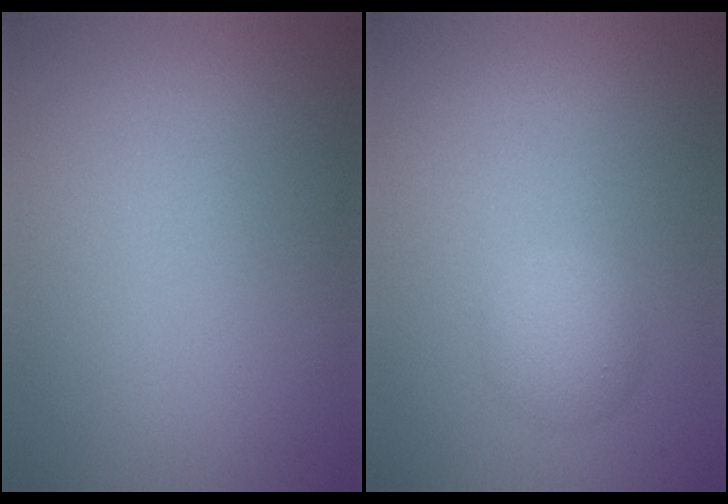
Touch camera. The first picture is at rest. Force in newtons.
{"total": 2.2, "press": 2.2, "slide": 0.1}